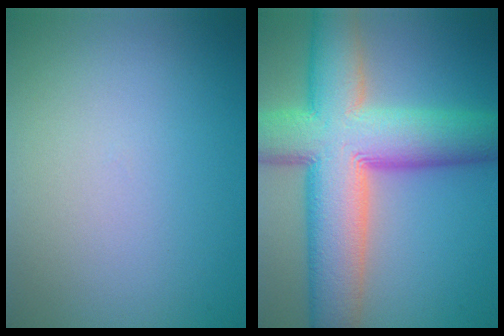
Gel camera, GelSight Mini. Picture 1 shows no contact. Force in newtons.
{"total": 13.7, "press": 13.7, "slide": 0.8}